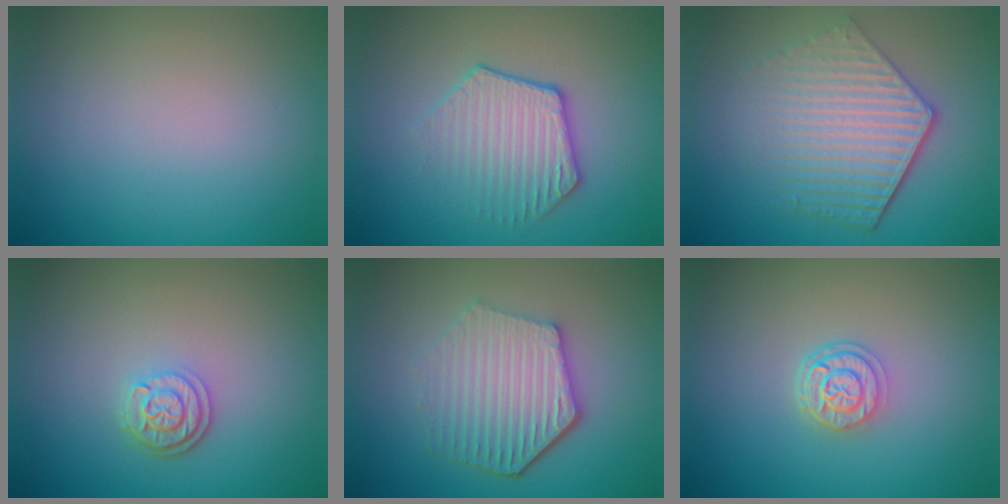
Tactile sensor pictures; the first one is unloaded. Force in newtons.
{"total": 3.6, "press": 3.2, "slide": 1.6}
{"total": 5.7, "press": 4.2, "slide": 3.8}
{"total": 2.5, "press": 2.1, "slide": 1.4}
{"total": 5.6, "press": 4.4, "slide": 3.4}
{"total": 2.7, "press": 2.2, "slide": 1.5}